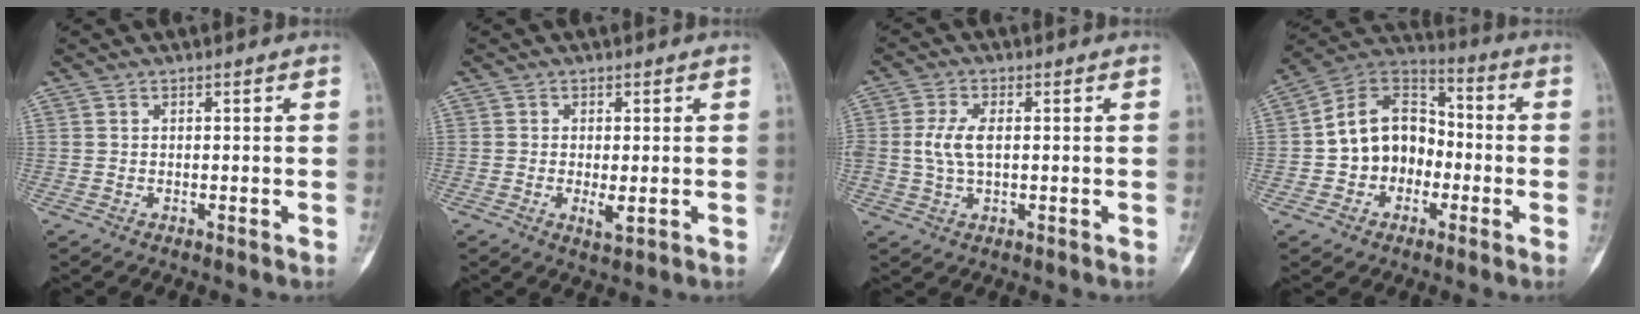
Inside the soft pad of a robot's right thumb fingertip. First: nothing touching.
{"total": 2.5, "force": [-0.5, 0.9, 2.3], "torque": [-0.040, -0.009, -0.008]}
{"total": 5.6, "force": [0.4, 3.0, 4.8], "torque": [-0.108, 0.003, 0.008]}
{"total": 14.1, "force": [-2.0, 11.1, 8.5], "torque": [-0.108, 0.046, -0.047]}